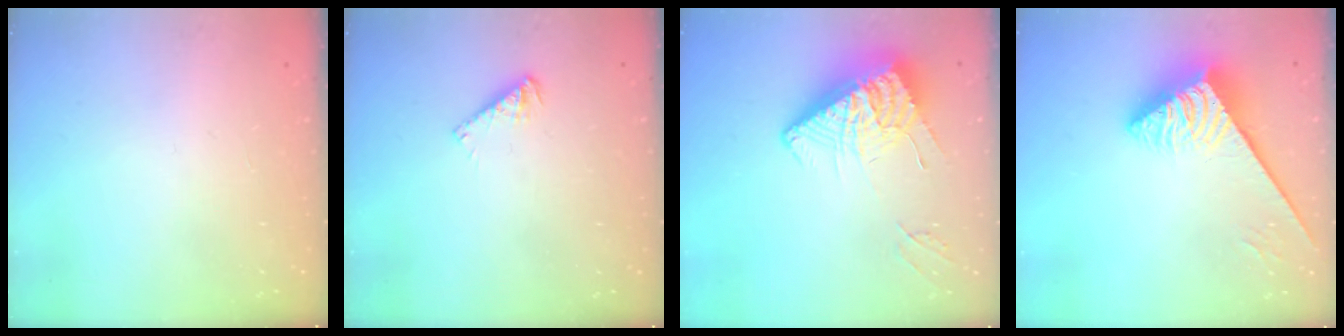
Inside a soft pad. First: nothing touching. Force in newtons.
{"total": 4.2, "press": 4.2, "slide": 0.3}
{"total": 13.7, "press": 13.6, "slide": 1.3}
{"total": 5.0, "press": 5.0, "slide": 0.4}